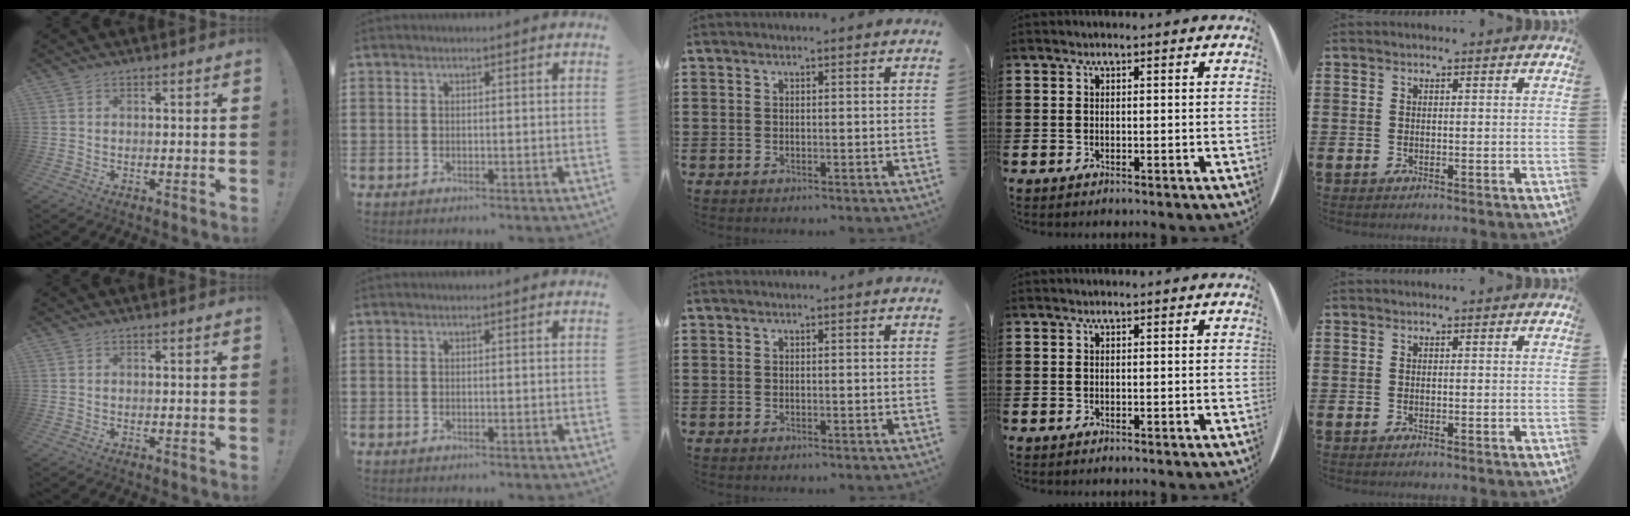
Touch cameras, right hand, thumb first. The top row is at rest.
{}